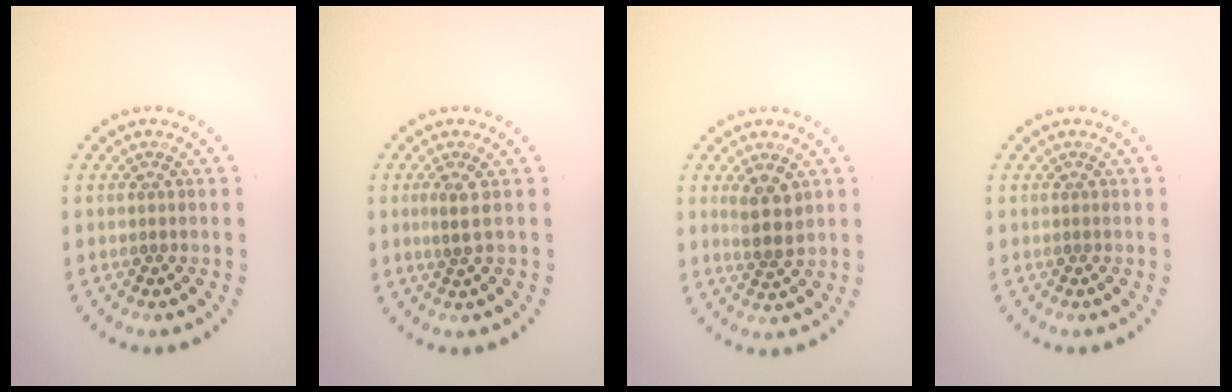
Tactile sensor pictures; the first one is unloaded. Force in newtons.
{"total": 1.2, "press": 0.8, "slide": 0.8}
{"total": 2.7, "press": 2.5, "slide": 1.0}
{"total": 0.0}